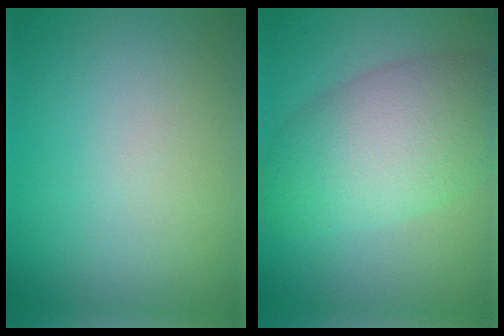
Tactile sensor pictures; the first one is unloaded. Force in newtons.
{"total": 7.7, "press": 7.7, "slide": 0.3}